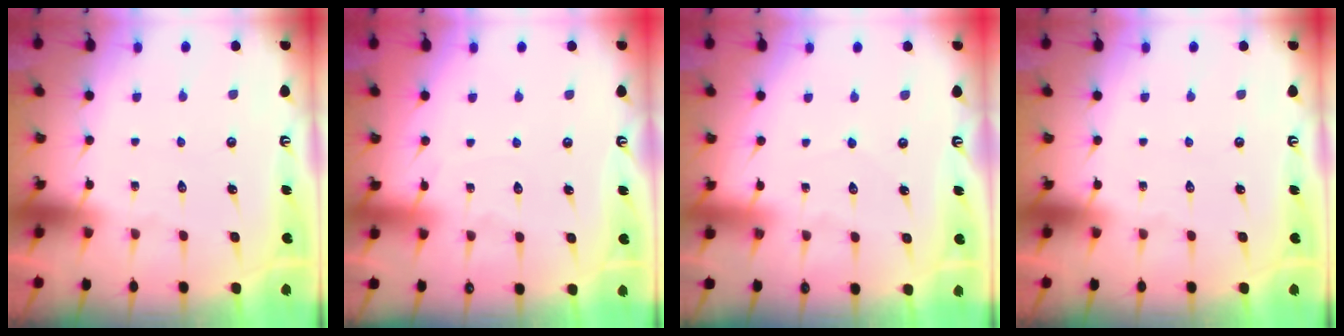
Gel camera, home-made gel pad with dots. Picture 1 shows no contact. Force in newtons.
{"total": 3.9, "press": 3.9, "slide": 0.4}
{"total": 2.9, "press": 2.9, "slide": 0.4}
{"total": 0.0}